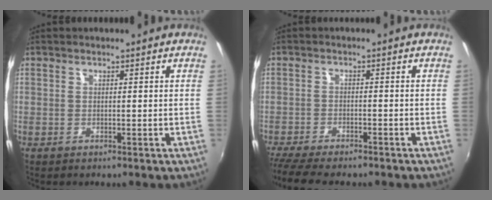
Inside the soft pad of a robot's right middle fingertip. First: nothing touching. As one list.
[{"total": 10.1, "force": [-8.7, 1.8, 4.8], "torque": [-0.115, -0.036, -0.144]}]